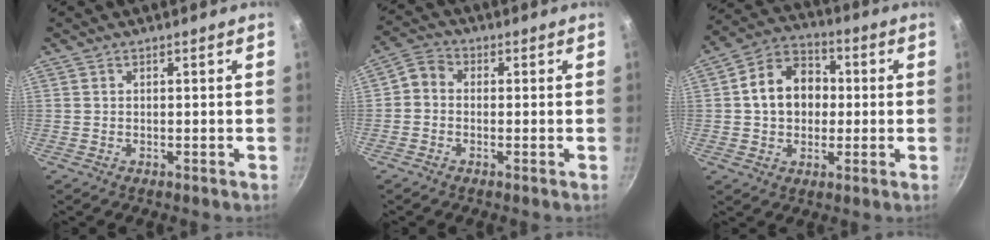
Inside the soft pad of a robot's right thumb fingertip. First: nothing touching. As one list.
[{"total": 3.5, "force": [-0.8, 2.9, 1.8], "torque": [-0.035, 0.017, -0.031]}, {"total": 12.4, "force": [0.7, 9.7, 7.6], "torque": [-0.094, 0.026, -0.003]}]